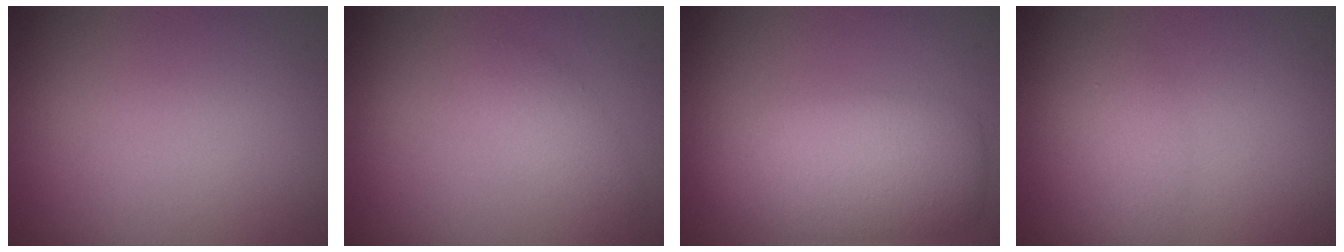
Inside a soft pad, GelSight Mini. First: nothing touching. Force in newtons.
{"total": 1.8, "press": 1.8, "slide": 0.1}
{"total": 6.2, "press": 6.2, "slide": 0.6}
{"total": 2.0, "press": 2.0, "slide": 0.1}